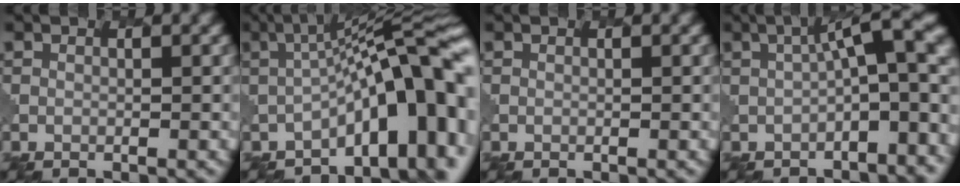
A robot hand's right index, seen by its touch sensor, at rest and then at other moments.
{"total": 13.0, "force": [-3.4, 4.1, 11.8], "torque": [-0.131, 0.028, -0.052]}
{"total": 0.0}
{"total": 7.4, "force": [-0.6, 2.4, 7.0], "torque": [-0.091, 0.011, -0.013]}